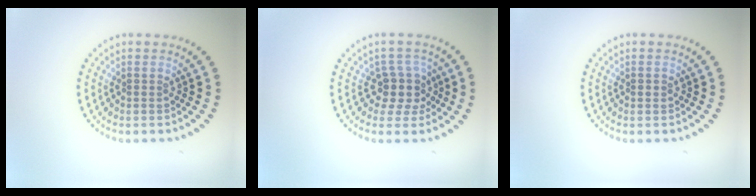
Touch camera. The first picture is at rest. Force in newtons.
{"total": 2.7, "press": 2.2, "slide": 1.6}
{"total": 0.8, "press": 0.8, "slide": 0.1}